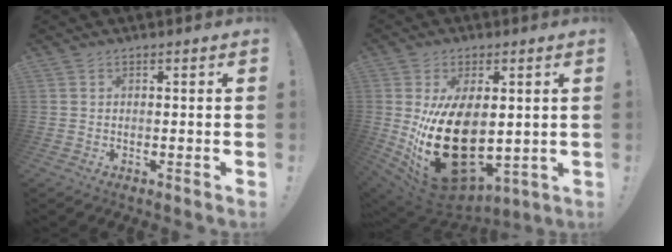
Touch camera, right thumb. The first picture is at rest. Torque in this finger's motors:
{"motor_torque": [0.26, 1.93, 2.77, 0.00, 0.87]}